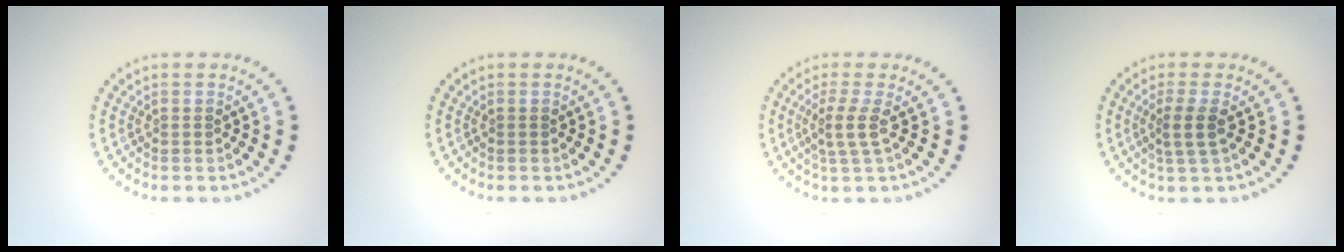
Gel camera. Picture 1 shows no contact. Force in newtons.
{"total": 0.0}
{"total": 2.2, "press": 1.6, "slide": 1.5}
{"total": 2.2, "press": 1.8, "slide": 1.3}